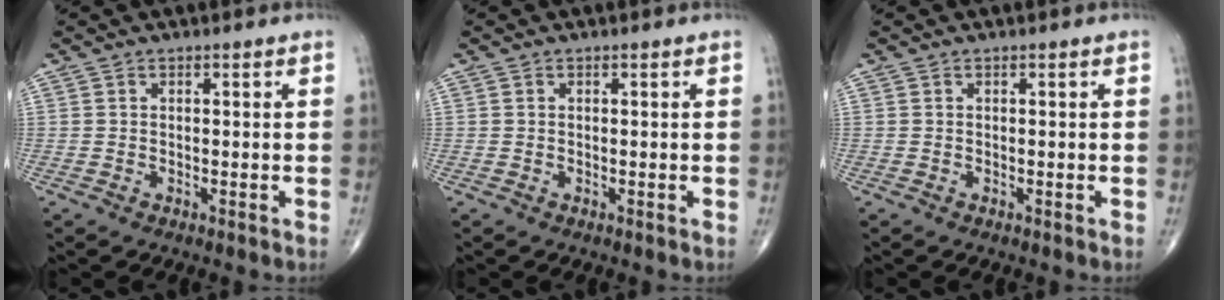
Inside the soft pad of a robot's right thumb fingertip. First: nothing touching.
{"total": 0.0}
{"total": 0.0}